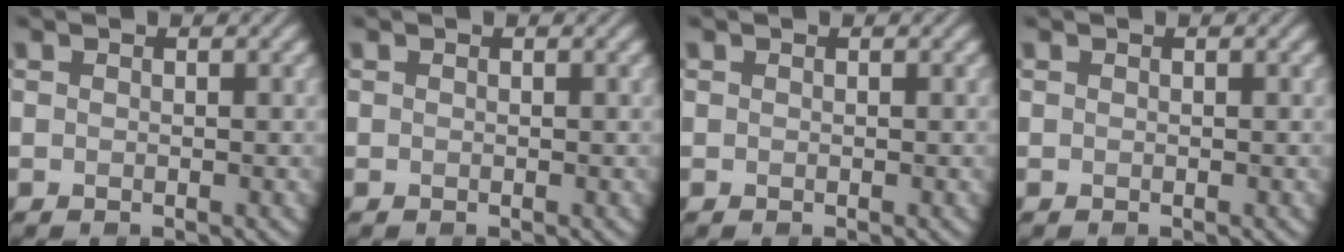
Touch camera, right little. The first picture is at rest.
{"total": 0.0}
{"total": 0.0}
{"total": 0.0}